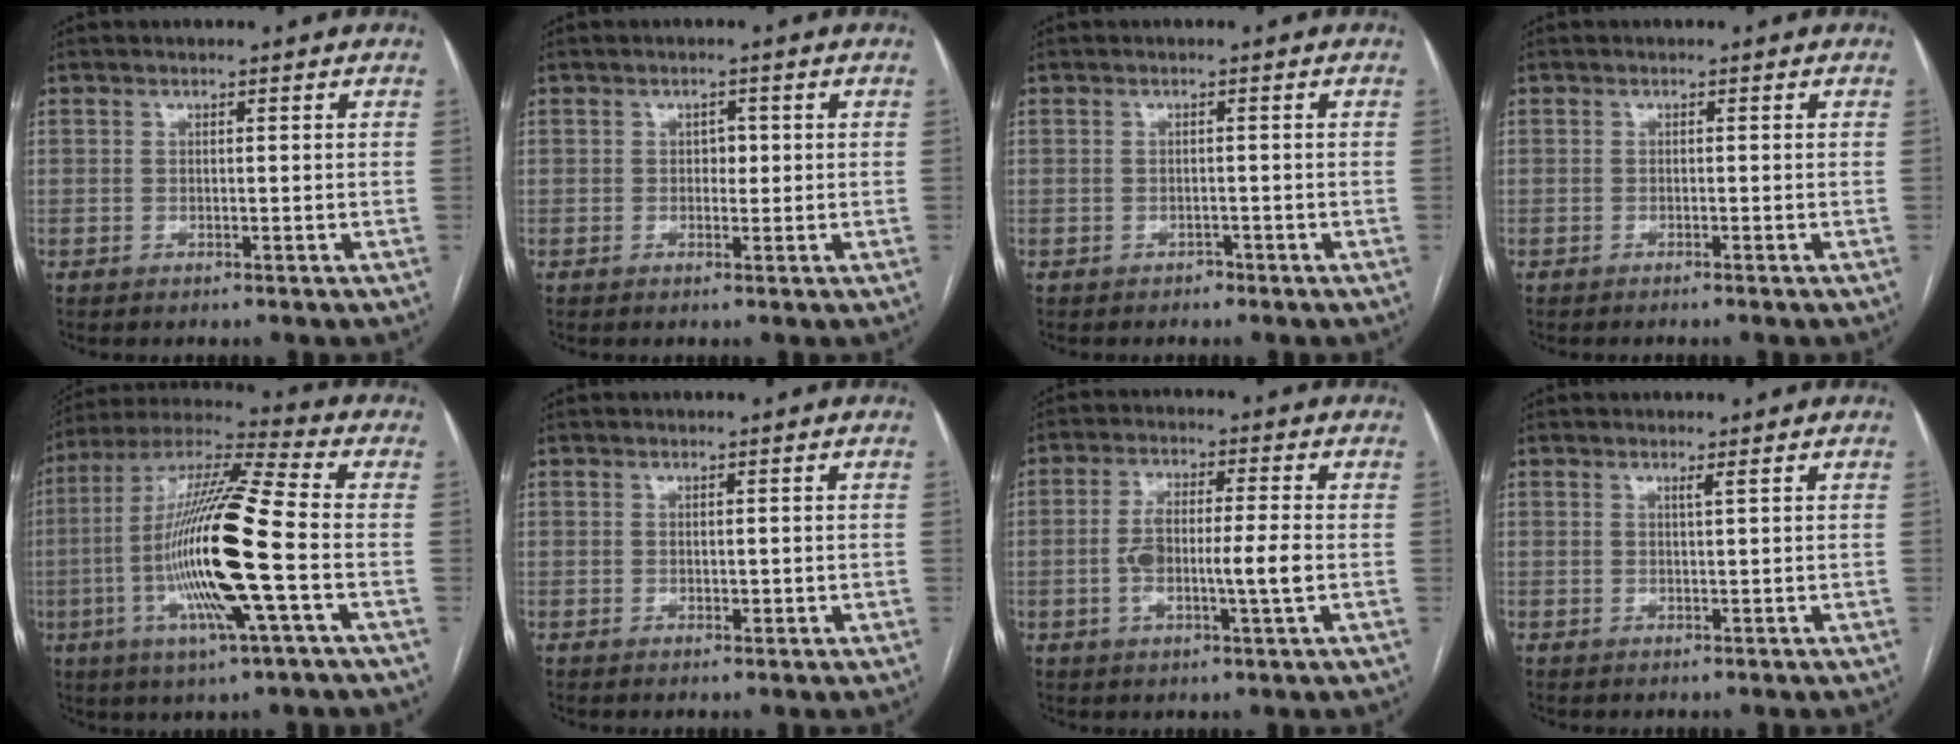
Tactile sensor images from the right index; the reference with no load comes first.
{"total": 1.6, "force": [0.1, 1.1, 1.1], "torque": [-0.011, 0.004, 0.001]}
{"total": 1.0, "force": [-0.8, 0.7, 0.0], "torque": [-0.003, 0.003, -0.014]}
{"total": 1.2, "force": [-1.1, -0.3, 0.6], "torque": [-0.005, 0.004, -0.015]}
{"total": 19.2, "force": [-3.8, 0.5, 18.9], "torque": [-0.377, -0.009, -0.078]}
{"total": 1.1, "force": [-0.1, 0.6, 0.9], "torque": [-0.013, -0.002, 0.002]}
{"total": 8.3, "force": [-1.2, 1.1, 8.1], "torque": [-0.155, 0.010, -0.023]}
{"total": 0.7, "force": [0.4, -0.3, 0.5], "torque": [-0.017, -0.006, 0.011]}